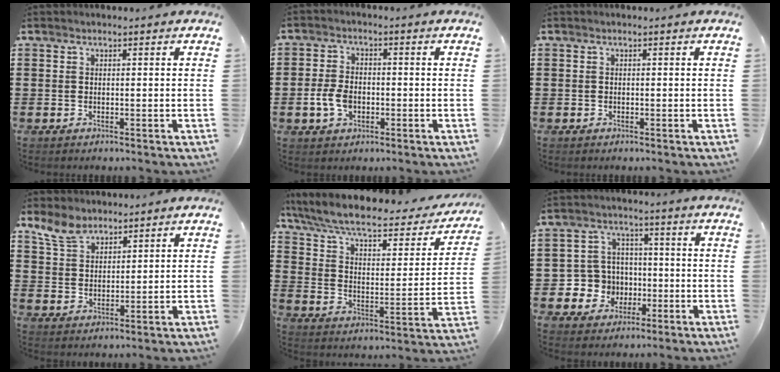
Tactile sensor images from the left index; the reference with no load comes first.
{"total": 4.7, "force": [-1.2, 3.0, 3.4], "torque": [-0.084, -0.001, -0.027]}
{"total": 0.0}
{"total": 5.7, "force": [4.5, 2.8, 2.1], "torque": [-0.059, -0.006, 0.087]}
{"total": 8.1, "force": [6.3, 1.7, 4.8], "torque": [-0.116, -0.037, 0.105]}
{"total": 6.3, "force": [-1.1, 6.1, 0.9], "torque": [-0.048, 0.010, -0.018]}